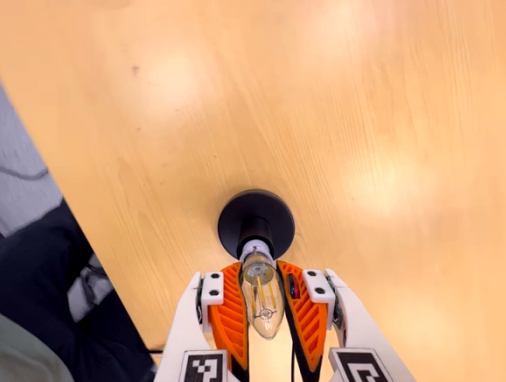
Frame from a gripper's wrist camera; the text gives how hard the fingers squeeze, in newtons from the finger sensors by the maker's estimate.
{"total": 23.9, "left": 26.2, "right": 21.6}